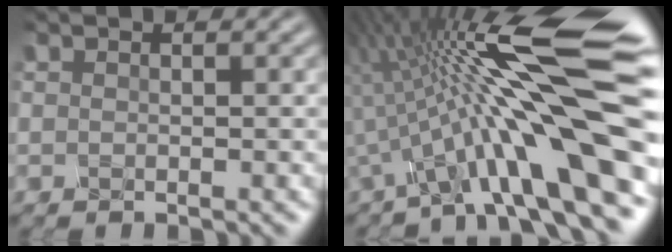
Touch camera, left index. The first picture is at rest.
{"total": 14.0, "force": [-1.9, 1.7, 13.7], "torque": [-0.211, 0.022, -0.023]}